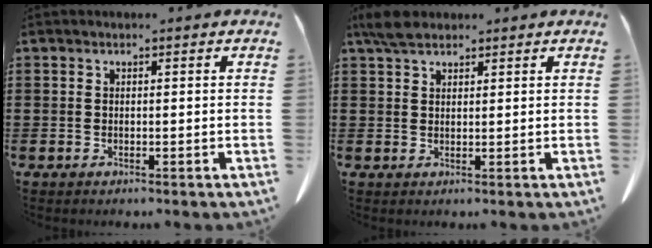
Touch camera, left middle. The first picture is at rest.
{"total": 3.4, "force": [2.6, 1.4, 1.7], "torque": [-0.041, 0.006, 0.050]}